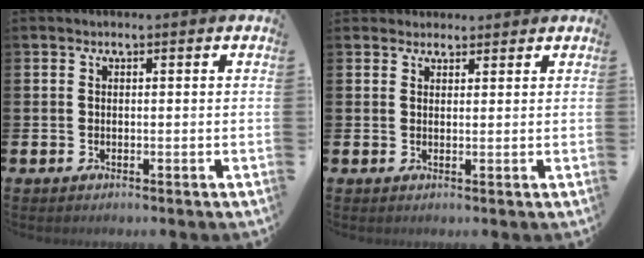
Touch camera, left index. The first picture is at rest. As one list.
[{"total": 2.3, "force": [2.2, 0.8, -0.2], "torque": [0.014, -0.009, 0.037]}]